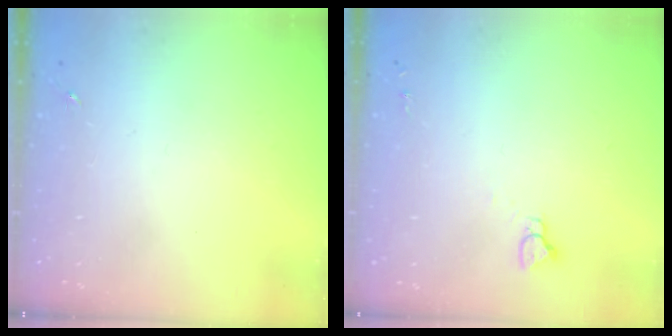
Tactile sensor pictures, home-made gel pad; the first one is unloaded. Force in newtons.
{"total": 2.9, "press": 2.9, "slide": 0.2}